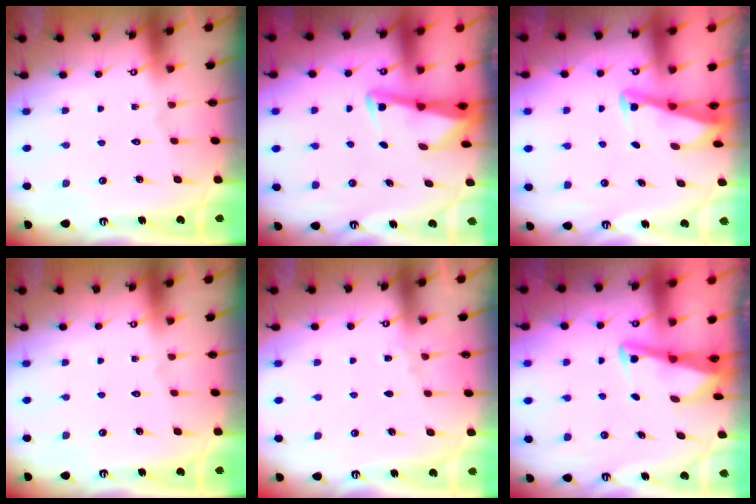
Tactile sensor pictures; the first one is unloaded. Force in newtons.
{"total": 2.9, "press": 2.8, "slide": 0.4}
{"total": 2.8, "press": 2.8, "slide": 0.3}
{"total": 0.0}
{"total": 3.4, "press": 3.4, "slide": 0.5}
{"total": 2.9, "press": 2.8, "slide": 0.4}